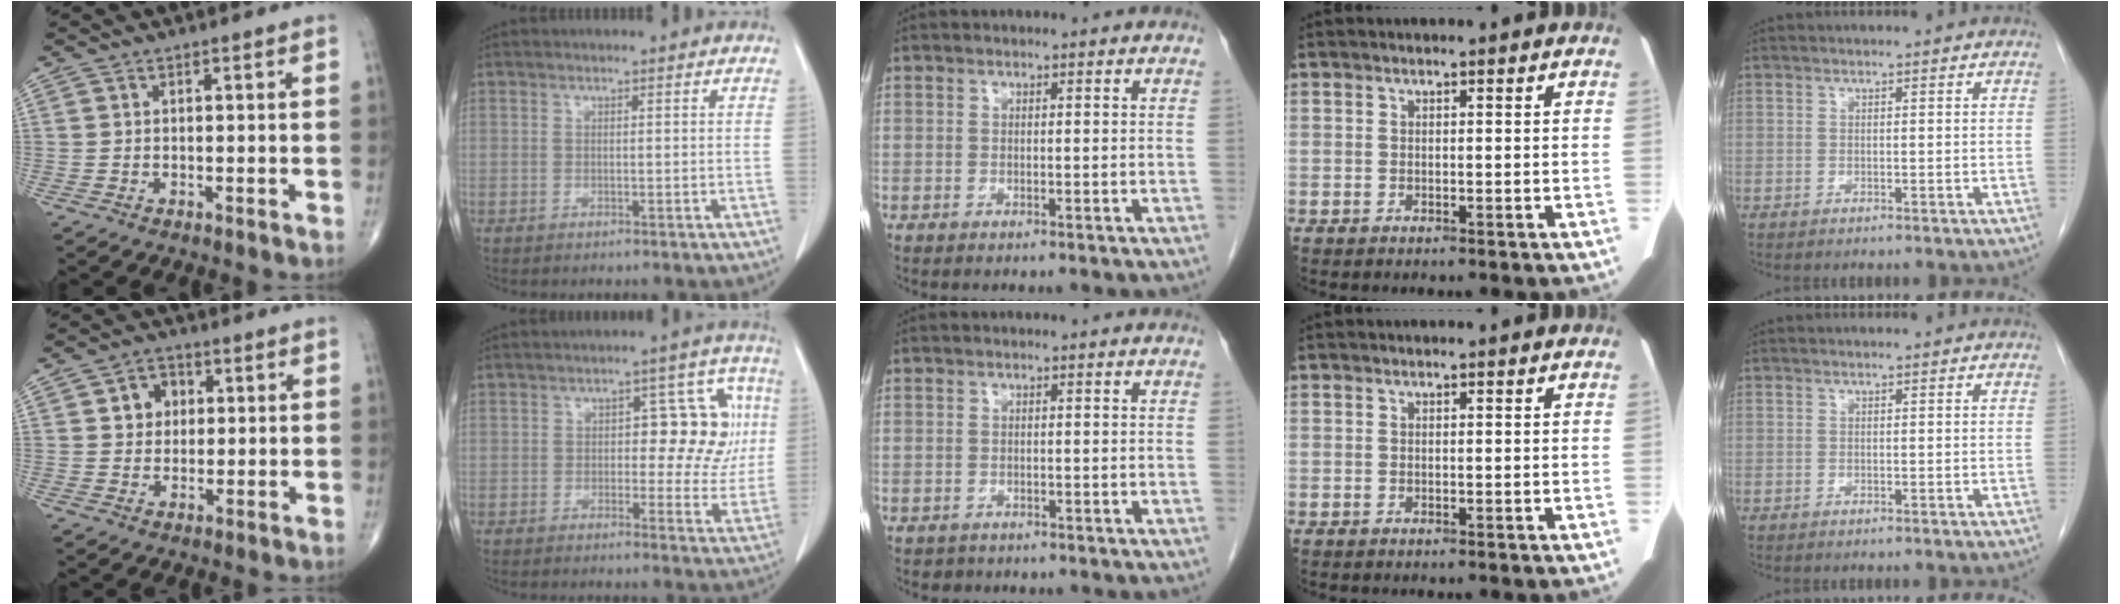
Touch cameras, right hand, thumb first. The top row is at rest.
{"thumb": {"total": 5.2, "force": [1.2, 4.4, 2.5], "torque": [-0.010, 0.004, 0.015]}, "index": {"total": 9.9, "force": [1.1, 4.7, 8.6], "torque": [-0.084, 0.033, 0.014]}, "middle": {"total": 1.2, "force": [-0.9, 0.8, 0.0], "torque": [-0.011, 0.001, -0.012]}}